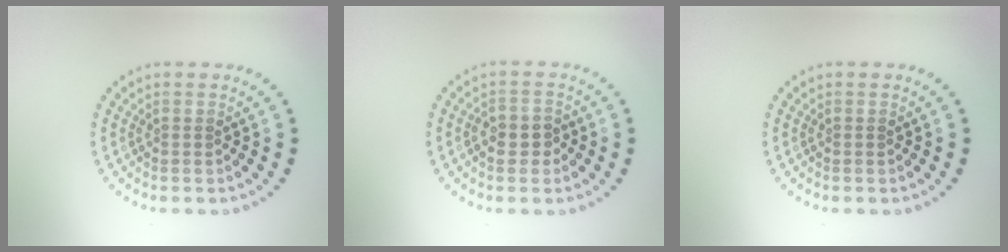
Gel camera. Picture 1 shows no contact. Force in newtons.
{"total": 1.7, "press": 1.6, "slide": 0.5}
{"total": 0.0}